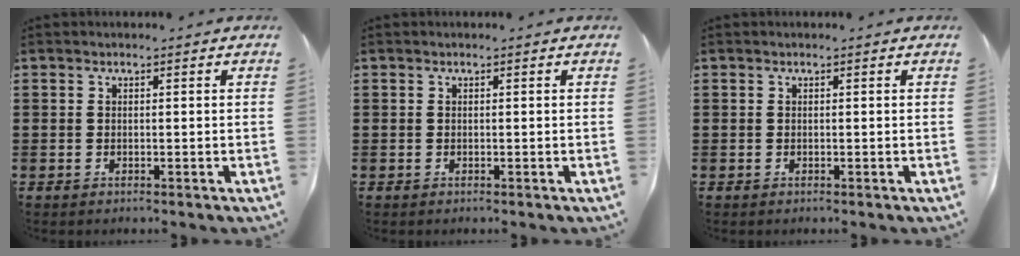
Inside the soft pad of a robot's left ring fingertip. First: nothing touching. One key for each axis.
{"total": 0.0}
{"total": 0.0}